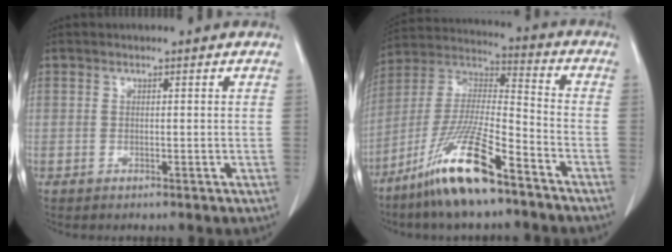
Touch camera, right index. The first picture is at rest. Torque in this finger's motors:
{"motor_torque": [1.45, -0.69, 0.51, 0.21]}